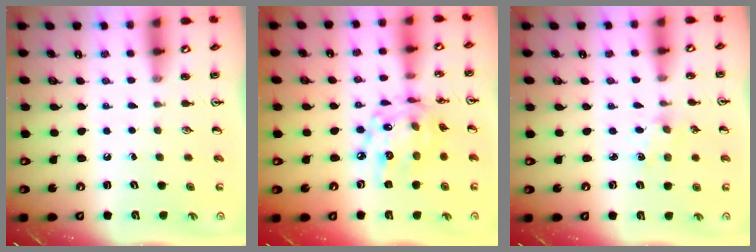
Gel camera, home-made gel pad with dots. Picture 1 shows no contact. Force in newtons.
{"total": 15.7, "press": 15.7, "slide": 1.1}
{"total": 1.8, "press": 1.8, "slide": 0.4}